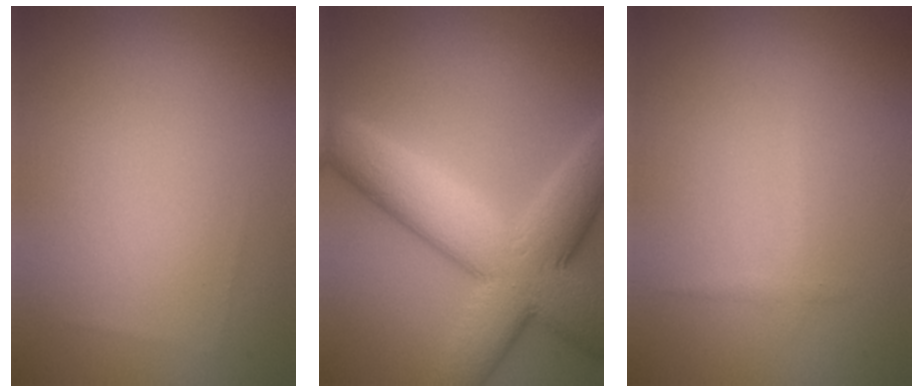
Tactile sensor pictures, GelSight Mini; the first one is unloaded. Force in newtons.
{"total": 10.6, "press": 10.6, "slide": 0.3}
{"total": 0.8, "press": 0.8, "slide": 0.0}